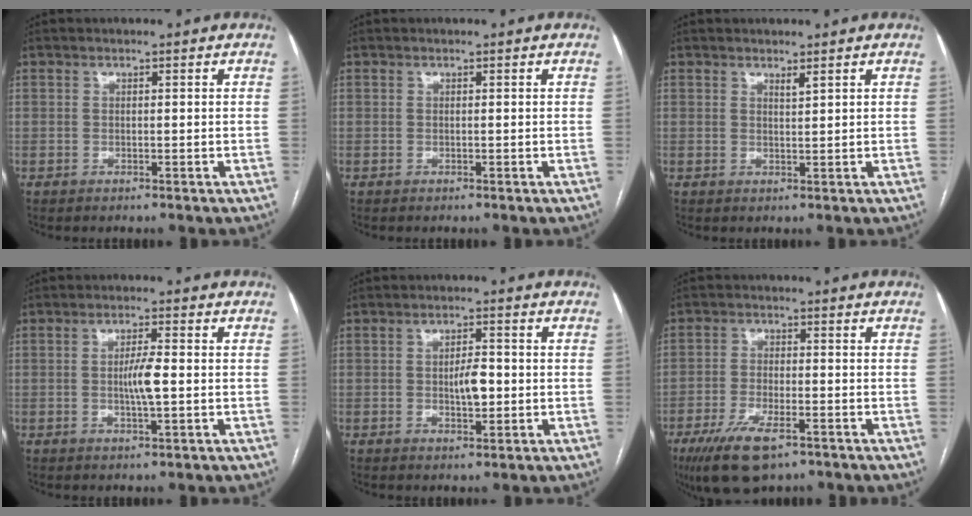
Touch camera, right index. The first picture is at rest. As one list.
[{"total": 0.0}, {"total": 0.9, "force": [0.8, -0.2, 0.5], "torque": [-0.012, -0.008, 0.014]}, {"total": 4.1, "force": [-0.3, 0.4, 4.1], "torque": [-0.075, -0.002, -0.005]}, {"total": 4.0, "force": [-0.3, 1.5, 3.7], "torque": [-0.059, 0.002, -0.002]}, {"total": 9.3, "force": [-5.6, 3.1, 6.7], "torque": [-0.126, -0.015, -0.092]}]